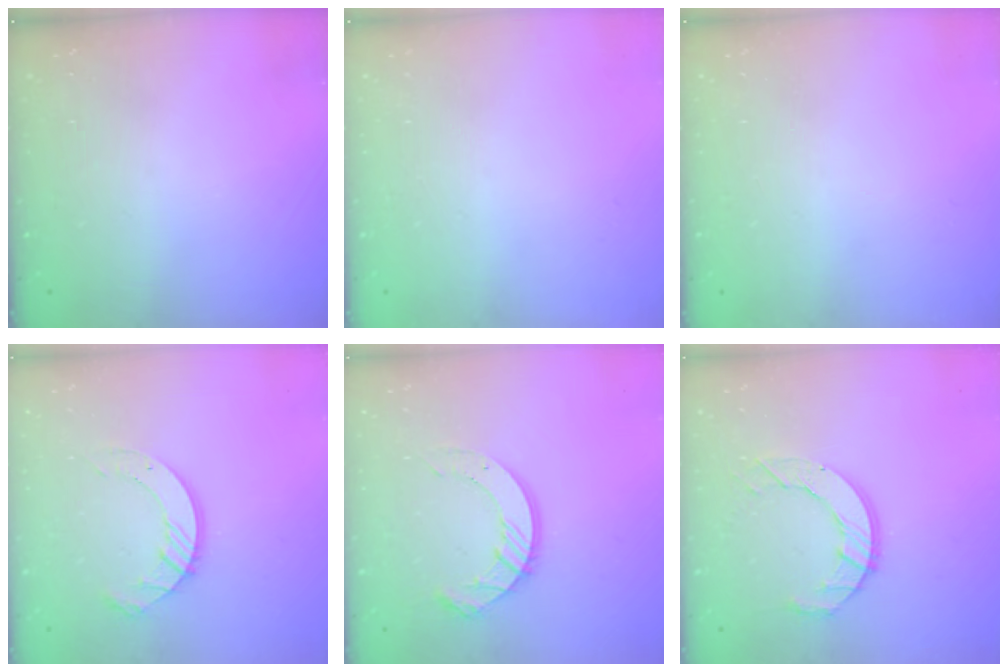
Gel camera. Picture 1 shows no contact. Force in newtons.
{"total": 0.0}
{"total": 0.0}
{"total": 8.8, "press": 8.8, "slide": 0.9}
{"total": 10.2, "press": 10.1, "slide": 1.0}
{"total": 9.1, "press": 9.1, "slide": 0.9}